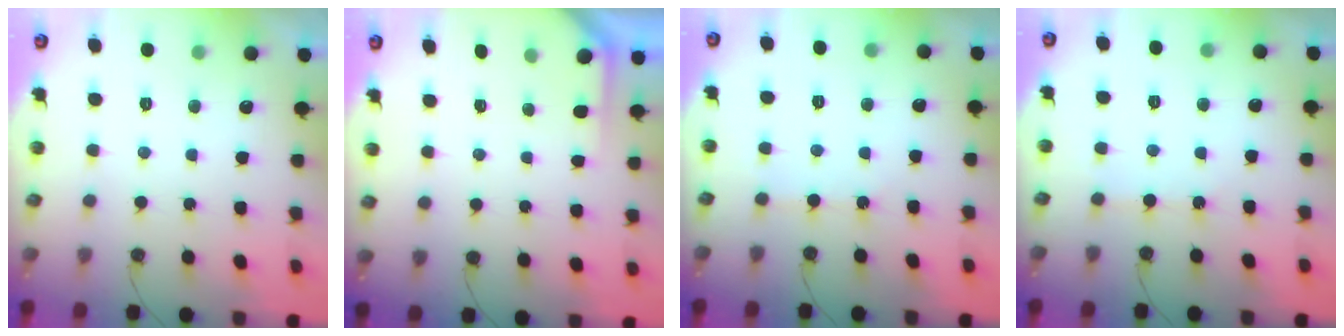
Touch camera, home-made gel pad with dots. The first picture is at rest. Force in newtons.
{"total": 1.7, "press": 1.7, "slide": 0.3}
{"total": 2.8, "press": 2.8, "slide": 0.4}
{"total": 2.8, "press": 2.8, "slide": 0.4}